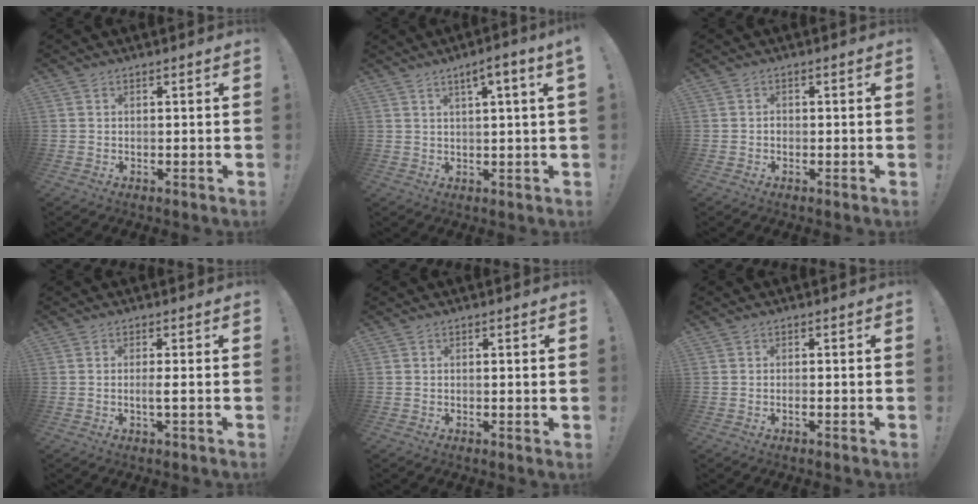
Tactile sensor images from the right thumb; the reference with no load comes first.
{"total": 4.4, "force": [1.9, -0.4, 4.0], "torque": [-0.065, -0.005, 0.028]}
{"total": 0.9, "force": [-0.6, 0.7, 0.2], "torque": [-0.005, 0.004, -0.010]}
{"total": 2.3, "force": [-0.3, 0.0, 2.2], "torque": [-0.043, -0.002, -0.006]}
{"total": 0.9, "force": [0.2, -0.4, 0.8], "torque": [-0.012, -0.002, 0.002]}
{"total": 0.8, "force": [-0.5, 0.0, 0.6], "torque": [-0.010, -0.001, -0.009]}